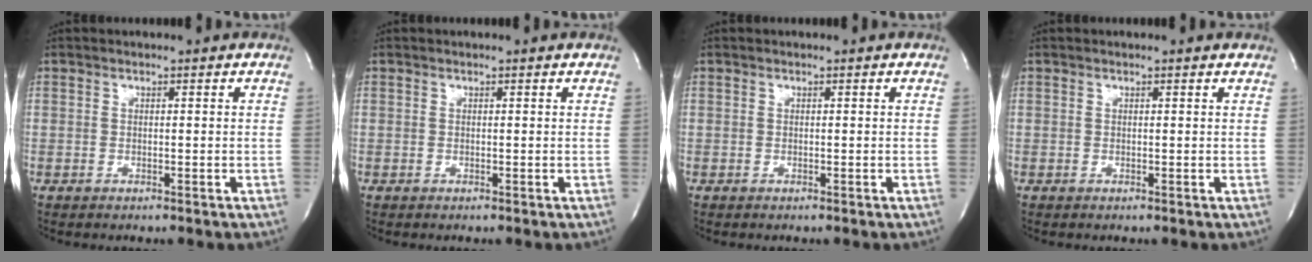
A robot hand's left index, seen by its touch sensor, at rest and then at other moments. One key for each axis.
{"total": 0.8, "fx": 0.8, "fy": 0.0, "fz": 0.2, "tx": -0.009, "ty": 0.005, "tz": 0.008}
{"total": 0.0}
{"total": 1.5, "fx": 1.5, "fy": 0.0, "fz": 0.3, "tx": -0.014, "ty": 0.005, "tz": 0.014}